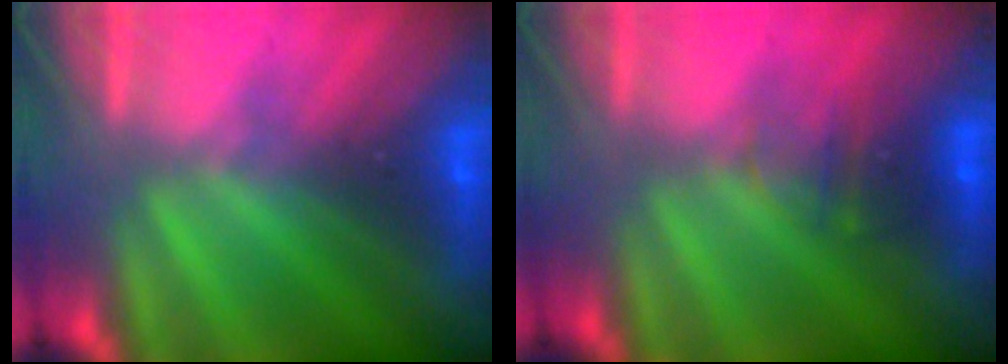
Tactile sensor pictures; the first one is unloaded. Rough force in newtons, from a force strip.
{"total": 2.2}